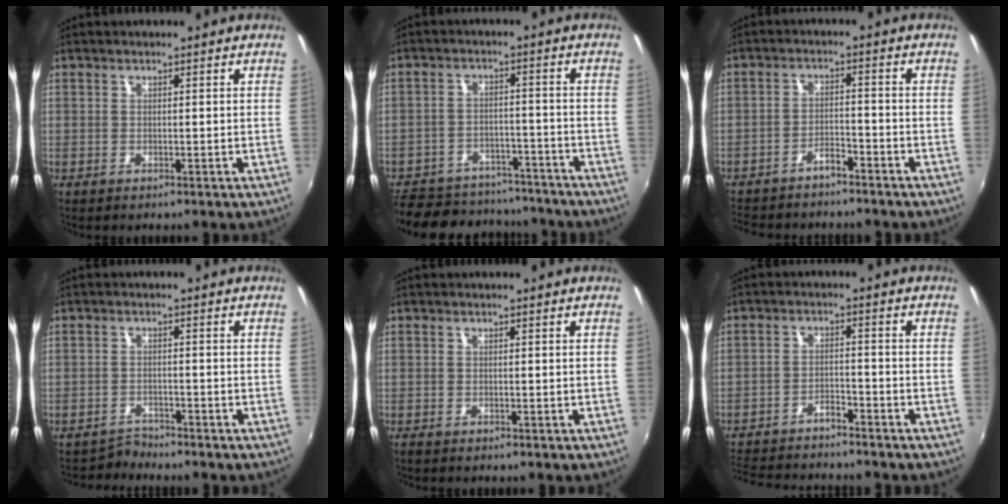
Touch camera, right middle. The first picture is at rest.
{"total": 19.8, "force": [-16.2, 8.9, 7.1], "torque": [-0.172, 0.022, -0.213]}
{"total": 7.5, "force": [-6.7, 2.2, 2.6], "torque": [-0.069, 0.008, -0.105]}
{"total": 2.5, "force": [-2.4, 0.4, -0.7], "torque": [0.009, 0.003, -0.043]}
{"total": 0.7, "force": [-0.6, 0.2, 0.2], "torque": [-0.006, -0.005, -0.013]}
{"total": 10.3, "force": [-9.4, 2.3, 3.6], "torque": [-0.092, 0.008, -0.153]}